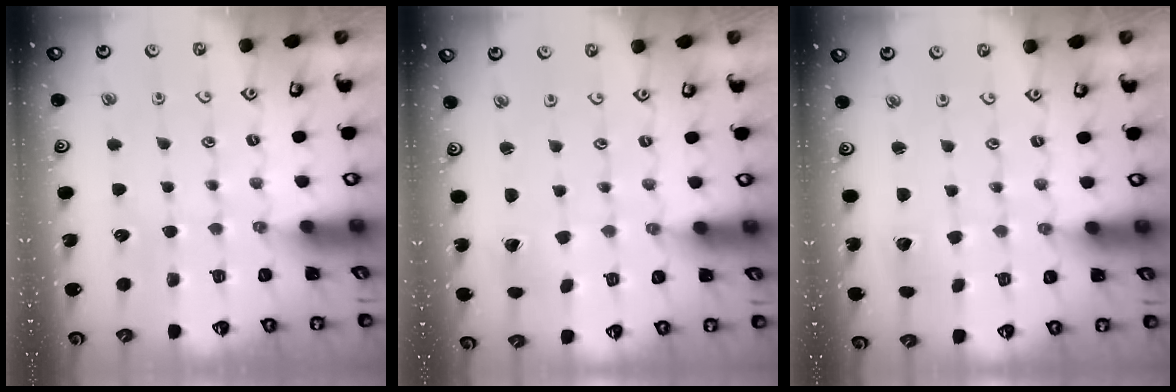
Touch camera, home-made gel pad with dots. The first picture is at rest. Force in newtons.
{"total": 1.7, "press": 1.7, "slide": 0.1}
{"total": 2.7, "press": 2.7, "slide": 0.2}